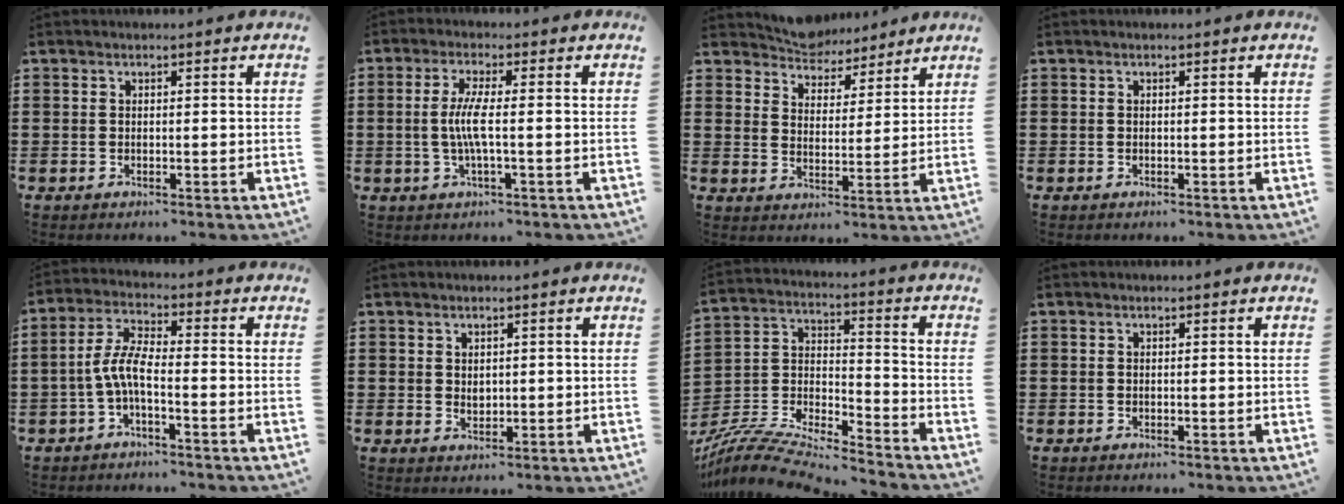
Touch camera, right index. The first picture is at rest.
{"total": 4.6, "force": [-0.4, 0.3, 4.6], "torque": [-0.098, -0.008, -0.015]}
{"total": 5.0, "force": [4.8, 1.5, 0.0], "torque": [-0.022, -0.021, 0.088]}
{"total": 0.0}
{"total": 5.4, "force": [-1.9, 1.4, 4.9], "torque": [-0.124, -0.009, -0.045]}
{"total": 1.2, "force": [0.5, 1.0, 0.5], "torque": [-0.012, 0.006, 0.009]}
{"total": 8.4, "force": [-7.9, 1.1, 2.8], "torque": [-0.062, 0.000, -0.161]}
{"total": 0.0}